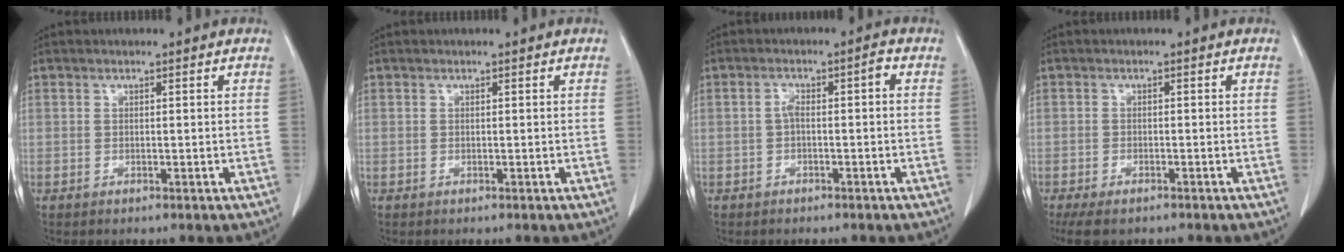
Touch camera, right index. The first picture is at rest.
{"total": 0.0}
{"total": 2.9, "force": [-0.2, 0.8, 2.7], "torque": [-0.048, 0.019, -0.001]}
{"total": 5.4, "force": [-4.1, 2.0, 2.8], "torque": [-0.049, -0.012, -0.062]}